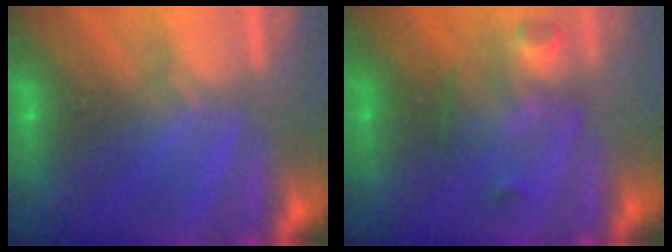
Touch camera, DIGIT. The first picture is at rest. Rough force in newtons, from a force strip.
{"total": 3.0}